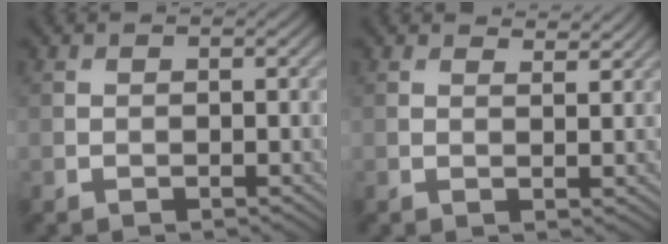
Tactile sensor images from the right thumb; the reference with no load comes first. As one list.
[{"total": 2.5, "force": [2.3, 0.5, 0.9], "torque": [-0.019, -0.005, 0.036]}]